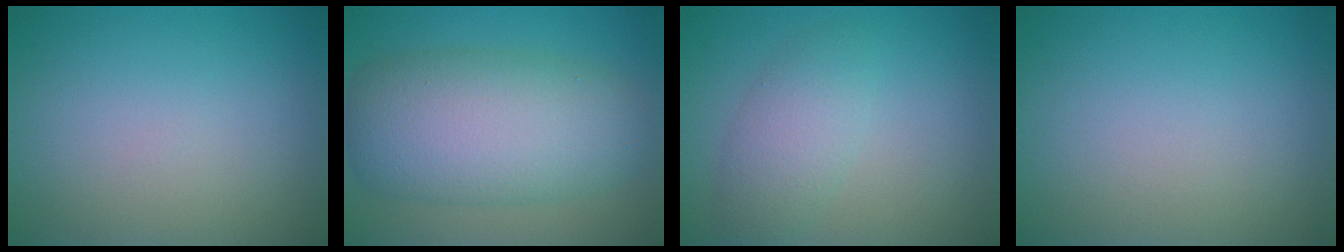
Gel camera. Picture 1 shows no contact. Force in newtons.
{"total": 9.6, "press": 9.6, "slide": 0.1}
{"total": 3.1, "press": 3.1, "slide": 0.1}
{"total": 0.0}